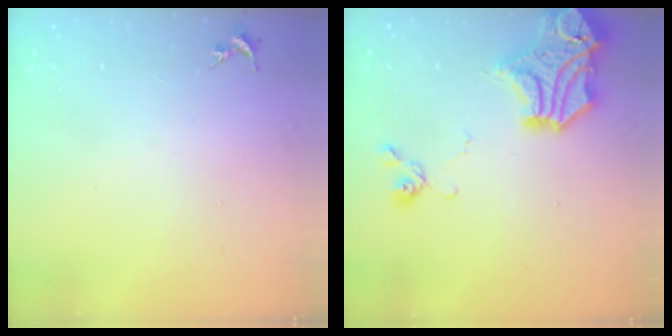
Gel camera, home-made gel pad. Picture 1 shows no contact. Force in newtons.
{"total": 18.9, "press": 18.7, "slide": 2.7}